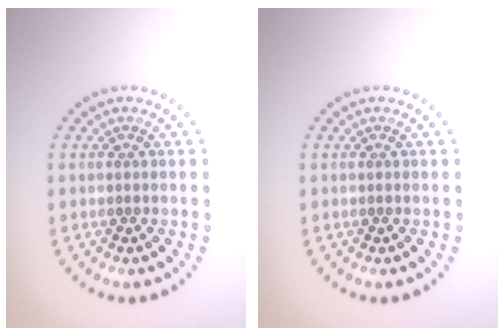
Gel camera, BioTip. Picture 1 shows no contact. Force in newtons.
{"total": 0.0}